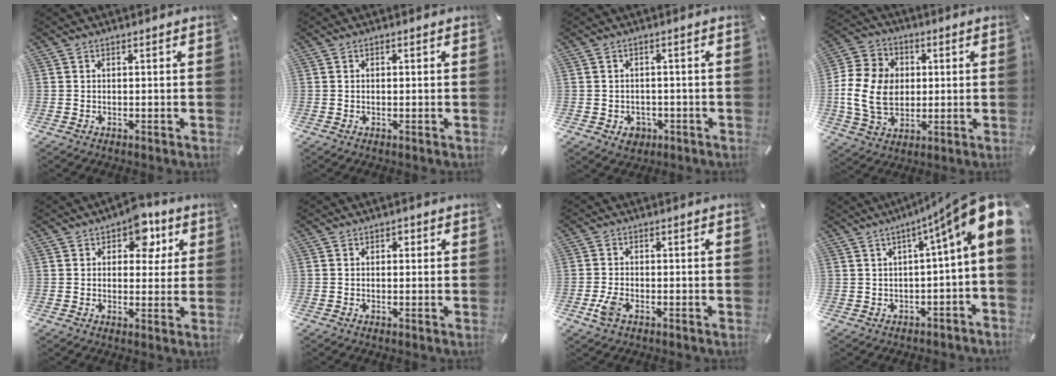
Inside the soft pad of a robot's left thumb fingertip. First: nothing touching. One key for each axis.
{"total": 0.6, "fx": 0.0, "fy": 0.4, "fz": 0.4, "tx": -0.010, "ty": 0.001, "tz": -0.002}
{"total": 3.7, "fx": -1.2, "fy": 3.2, "fz": 1.4, "tx": -0.014, "ty": 0.004, "tz": -0.023}
{"total": 14.3, "fx": -0.4, "fy": 11.7, "fz": 8.2, "tx": -0.187, "ty": 0.017, "tz": -0.007}
{"total": 8.9, "fx": 3.9, "fy": 6.0, "fz": 5.2, "tx": -0.052, "ty": -0.011, "tz": 0.062}
{"total": 1.0, "fx": 0.1, "fy": 0.9, "fz": 0.5, "tx": -0.010, "ty": 0.008, "tz": -0.001}
{"total": 3.9, "fx": -1.8, "fy": 2.1, "fz": 2.7, "tx": -0.071, "ty": -0.002, "tz": -0.038}
{"total": 11.9, "fx": 4.5, "fy": 1.7, "fz": 10.9, "tx": -0.154, "ty": -0.042, "tz": 0.065}